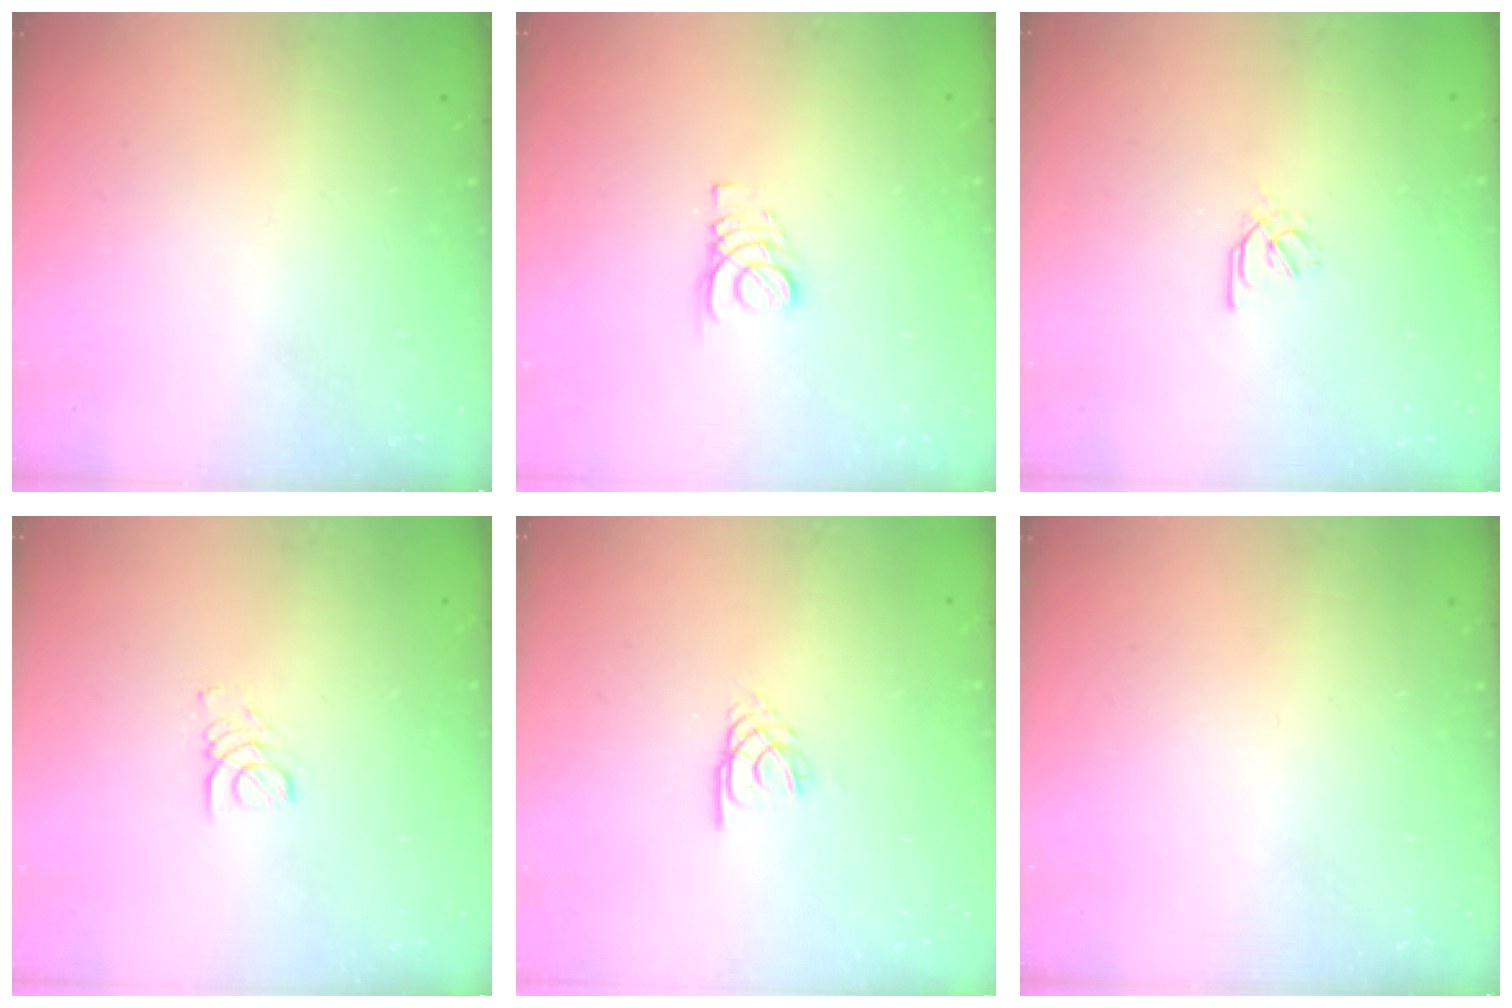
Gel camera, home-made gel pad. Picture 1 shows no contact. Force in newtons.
{"total": 3.4, "press": 3.4, "slide": 0.5}
{"total": 2.1, "press": 2.0, "slide": 0.7}
{"total": 1.6, "press": 1.6, "slide": 0.1}
{"total": 3.2, "press": 3.1, "slide": 0.4}
{"total": 0.0}